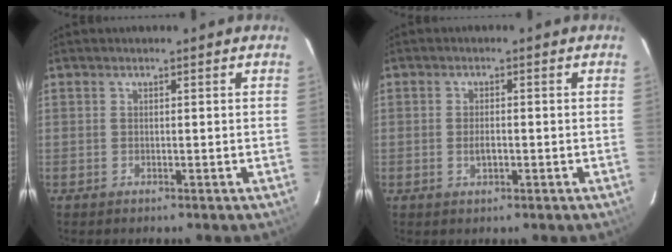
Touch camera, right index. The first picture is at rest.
{"total": 2.3, "force": [-0.5, 1.0, 1.9], "torque": [-0.036, 0.001, -0.009]}